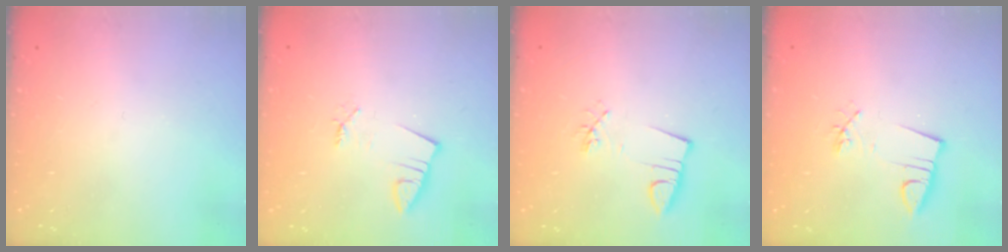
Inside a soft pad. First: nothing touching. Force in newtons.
{"total": 1.4, "press": 1.4, "slide": 0.1}
{"total": 2.5, "press": 0.9, "slide": 2.4}
{"total": 3.6, "press": 2.2, "slide": 2.8}